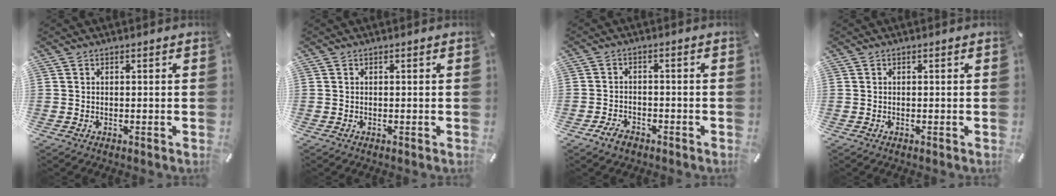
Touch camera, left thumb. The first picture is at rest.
{"total": 0.0}
{"total": 3.8, "force": [-2.8, 2.2, 1.5], "torque": [-0.036, 0.011, -0.055]}
{"total": 0.0}